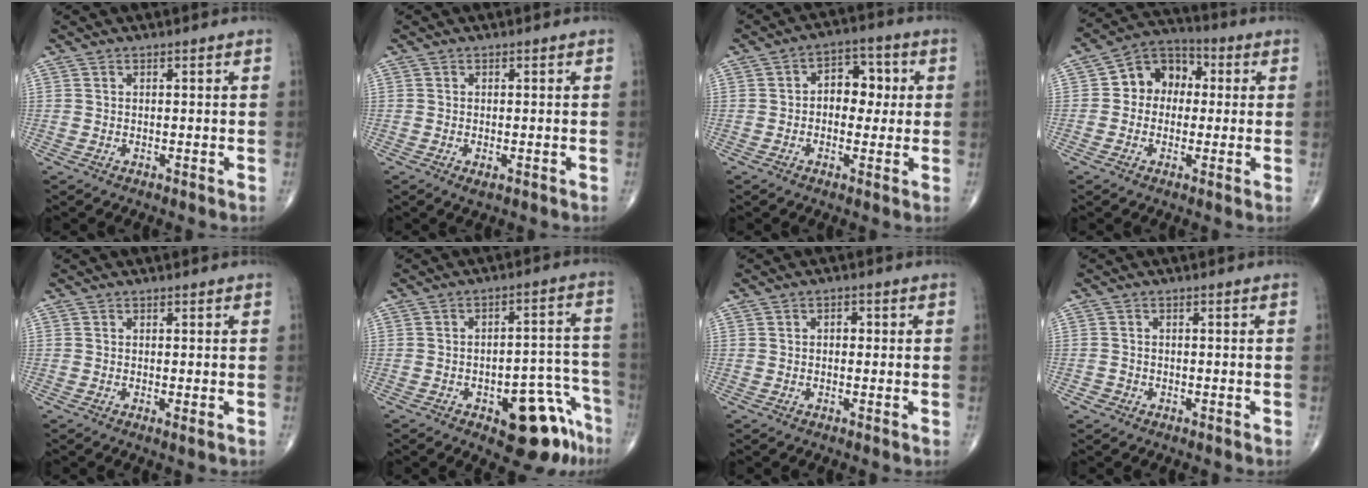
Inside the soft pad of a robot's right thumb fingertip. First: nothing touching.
{"total": 1.4, "force": [-0.6, 0.5, 1.1], "torque": [-0.018, -0.004, -0.007]}
{"total": 7.9, "force": [0.7, 5.5, 5.6], "torque": [-0.037, 0.017, 0.003]}
{"total": 9.6, "force": [0.8, 7.8, 5.6], "torque": [-0.051, 0.030, -0.003]}
{"total": 0.9, "force": [-0.2, 0.1, 0.9], "torque": [-0.020, -0.005, -0.006]}
{"total": 13.4, "force": [-7.4, 5.8, 9.6], "torque": [-0.077, 0.063, -0.089]}
{"total": 1.8, "force": [0.2, 1.3, 1.3], "torque": [-0.009, 0.006, -0.002]}
{"total": 1.3, "force": [-0.7, 1.1, 0.0], "torque": [0.003, 0.006, -0.018]}